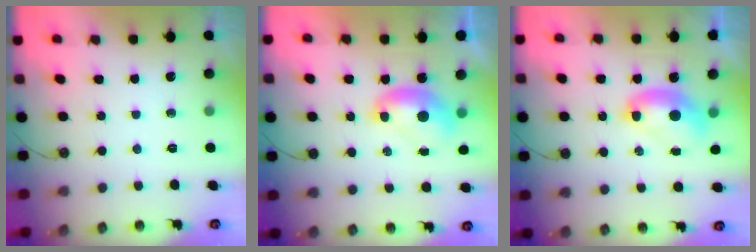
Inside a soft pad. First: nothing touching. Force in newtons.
{"total": 1.4, "press": 1.4, "slide": 0.1}
{"total": 2.6, "press": 2.6, "slide": 0.1}